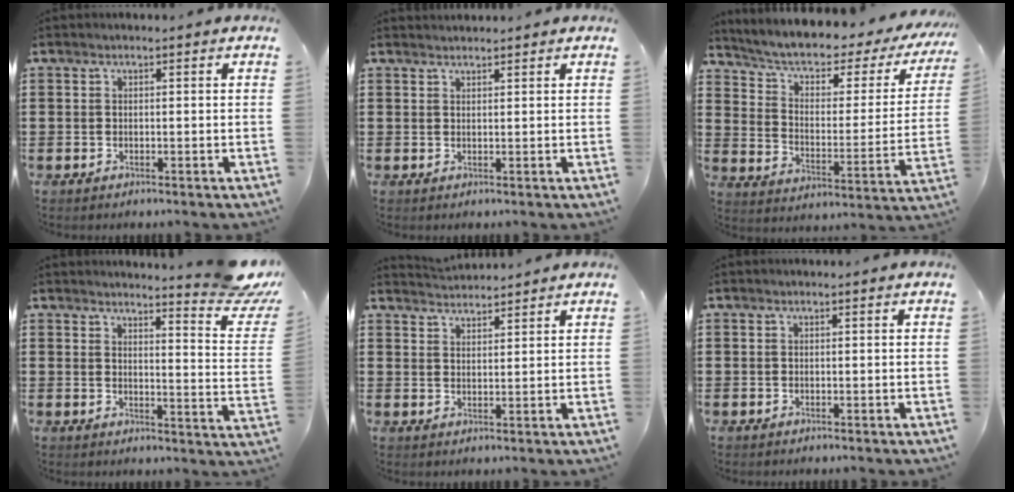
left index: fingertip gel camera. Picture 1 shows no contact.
{"total": 1.1, "force": [1.1, 0.1, 0.1], "torque": [-0.003, -0.001, 0.022]}
{"total": 4.6, "force": [2.6, 2.1, 3.1], "torque": [-0.076, -0.022, 0.035]}
{"total": 6.1, "force": [5.5, -0.1, 2.7], "torque": [-0.043, -0.047, 0.089]}
{"total": 2.7, "force": [2.6, -0.1, -0.4], "torque": [0.000, -0.008, 0.051]}
{"total": 0.0}